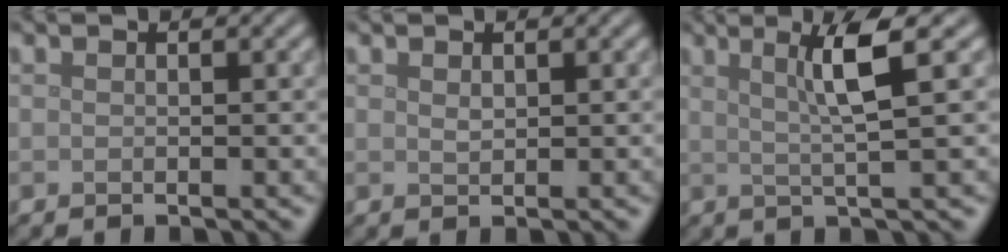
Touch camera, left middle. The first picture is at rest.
{"total": 0.6, "force": [0.3, 0.3, 0.4], "torque": [-0.010, -0.001, 0.008]}
{"total": 4.2, "force": [1.3, 0.3, 4.0], "torque": [-0.068, 0.004, 0.024]}